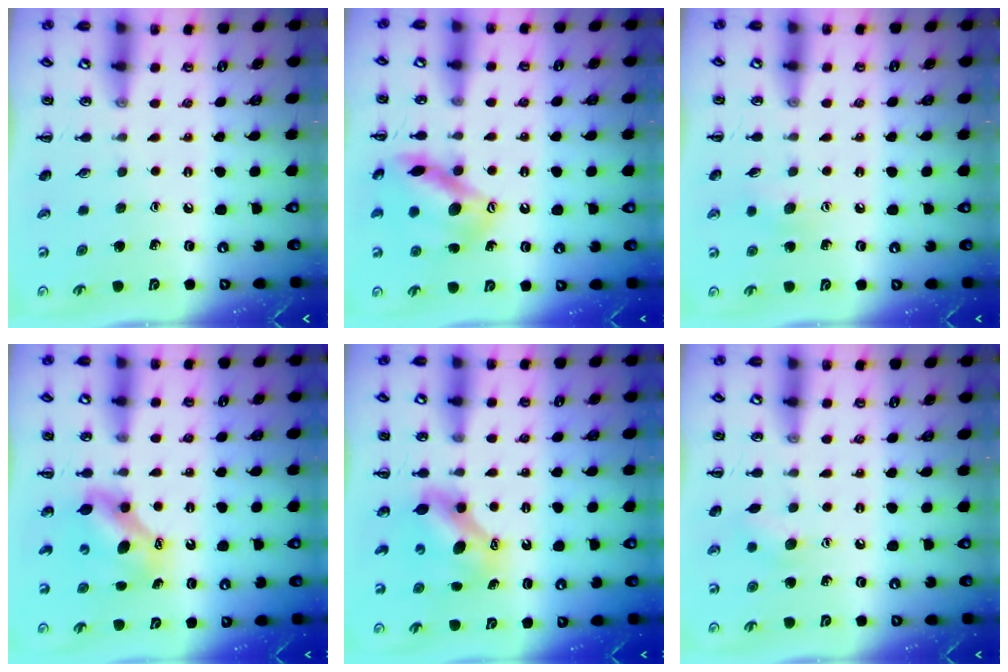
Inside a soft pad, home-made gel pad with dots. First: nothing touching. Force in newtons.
{"total": 14.8, "press": 14.7, "slide": 0.8}
{"total": 6.3, "press": 6.3, "slide": 1.0}
{"total": 7.1, "press": 7.0, "slide": 1.1}
{"total": 7.4, "press": 7.4, "slide": 0.9}
{"total": 7.2, "press": 7.0, "slide": 1.6}